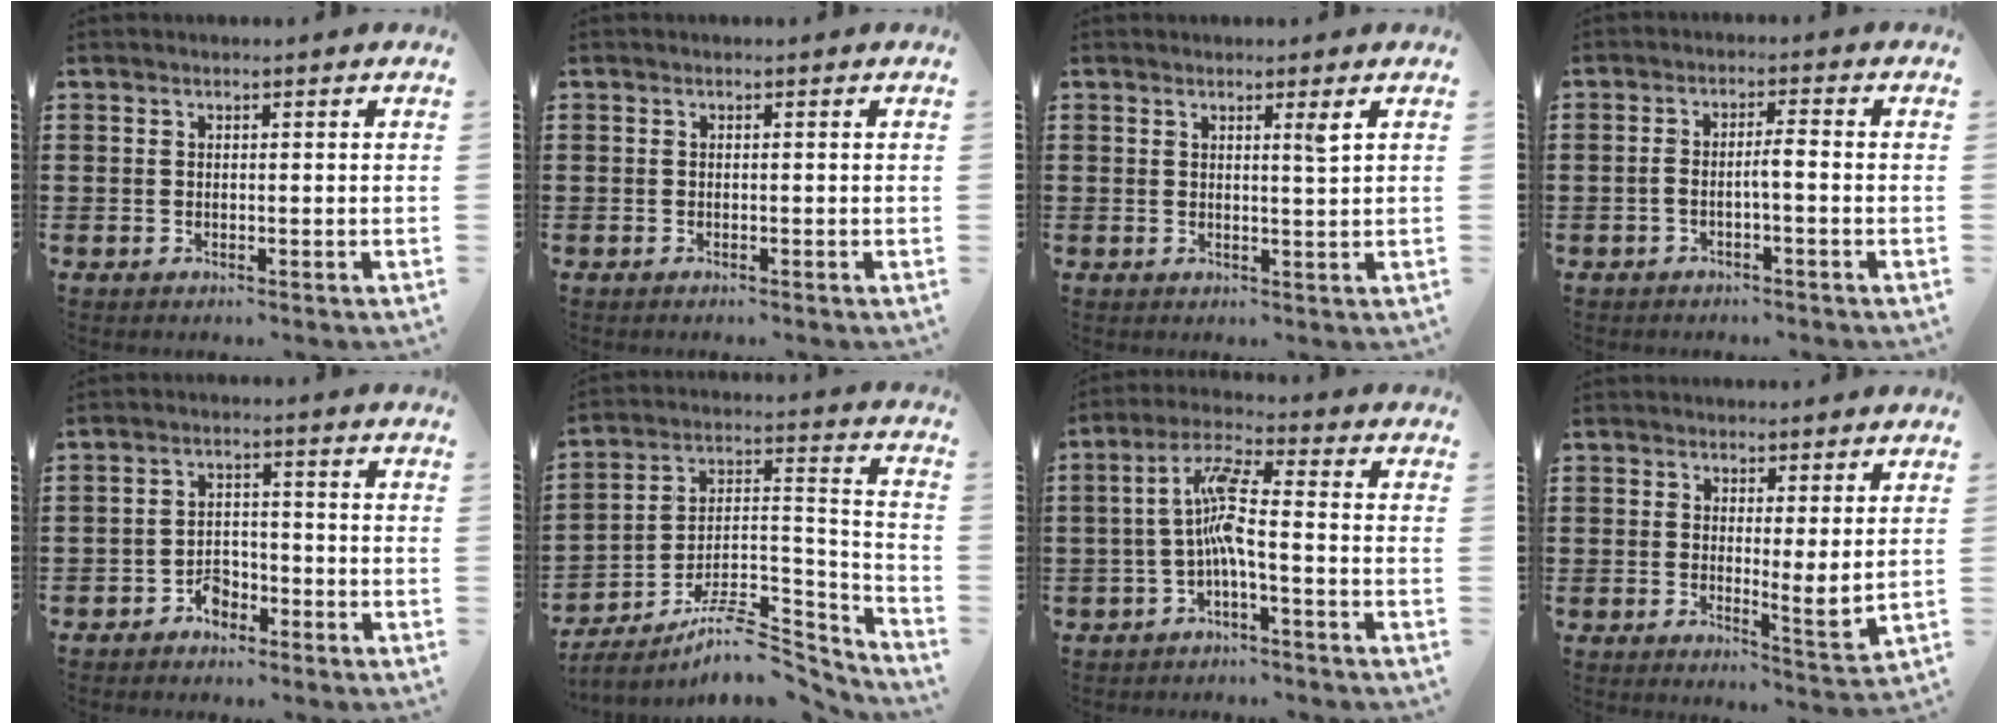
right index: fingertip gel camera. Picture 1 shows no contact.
{"total": 0.0}
{"total": 1.9, "force": [0.8, -0.5, 1.6], "torque": [-0.023, -0.008, 0.010]}
{"total": 2.4, "force": [-1.0, 0.1, 2.2], "torque": [-0.042, 0.002, -0.020]}
{"total": 3.3, "force": [-2.4, 1.8, 1.2], "torque": [-0.027, 0.007, -0.049]}
{"total": 8.8, "force": [-7.3, 2.5, 4.0], "torque": [-0.067, 0.016, -0.142]}
{"total": 7.4, "force": [-1.5, 1.1, 7.1], "torque": [-0.150, -0.002, -0.034]}
{"total": 3.7, "force": [2.5, 0.7, 2.5], "torque": [-0.043, -0.019, 0.043]}